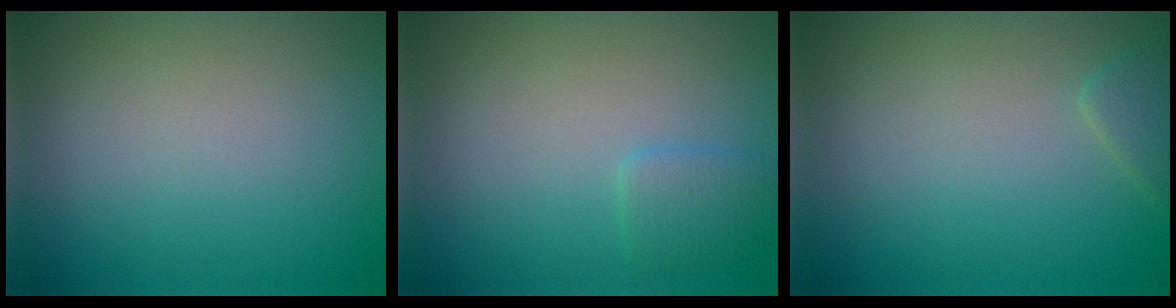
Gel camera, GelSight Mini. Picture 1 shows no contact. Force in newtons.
{"total": 1.4, "press": 1.4, "slide": 0.0}
{"total": 1.4, "press": 1.4, "slide": 0.1}